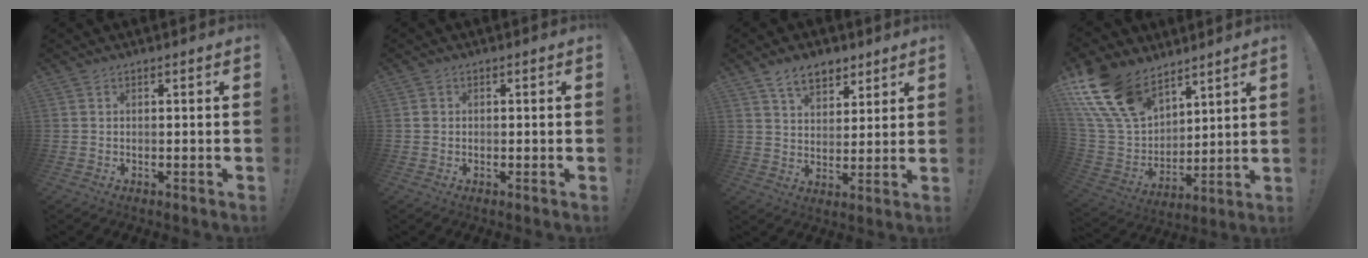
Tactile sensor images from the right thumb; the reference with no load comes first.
{"total": 1.1, "force": [-0.3, 0.9, 0.5], "torque": [-0.015, 0.009, -0.005]}
{"total": 8.9, "force": [6.0, 5.3, 3.9], "torque": [-0.063, -0.026, 0.114]}
{"total": 19.3, "force": [12.5, 11.5, 9.1], "torque": [-0.199, -0.072, 0.245]}